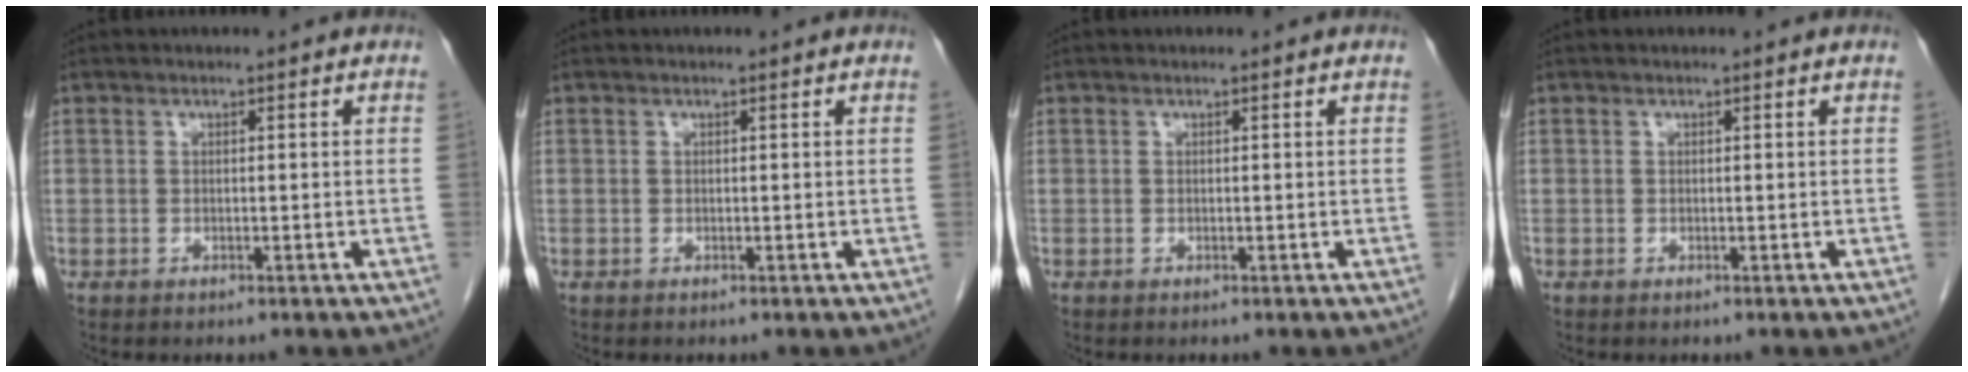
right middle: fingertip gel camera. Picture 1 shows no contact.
{"total": 0.0}
{"total": 0.0}
{"total": 0.0}